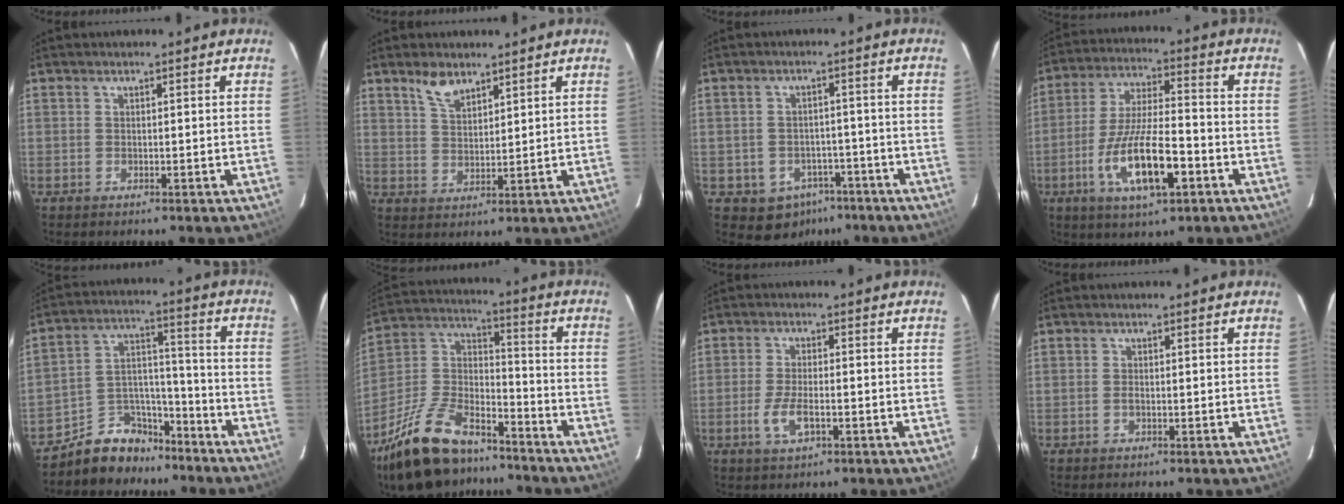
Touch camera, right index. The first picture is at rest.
{"total": 4.9, "force": [3.7, 2.1, 2.4], "torque": [-0.043, 0.003, 0.072]}
{"total": 6.9, "force": [-4.1, 5.4, 1.5], "torque": [-0.035, 0.024, -0.038]}
{"total": 14.7, "force": [-5.9, 4.0, 12.8], "torque": [-0.258, -0.017, -0.103]}
{"total": 10.9, "force": [-8.9, 6.1, 1.9], "torque": [-0.036, 0.064, -0.144]}
{"total": 23.6, "force": [-16.8, 10.4, 12.8], "torque": [-0.266, 0.014, -0.280]}
{"total": 3.5, "force": [-1.4, 1.3, 2.9], "torque": [-0.061, -0.006, -0.026]}
{"total": 0.7, "force": [-0.3, 0.3, 0.5], "torque": [-0.010, -0.002, -0.006]}